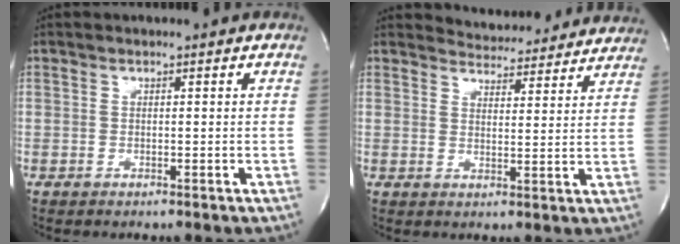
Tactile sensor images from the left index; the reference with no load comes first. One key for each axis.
{"total": 11.5, "fx": 11.3, "fy": 2.3, "fz": 1.0, "tx": -0.001, "ty": -0.003, "tz": 0.127}